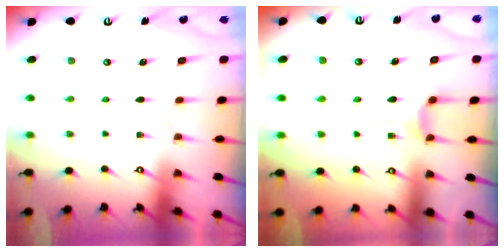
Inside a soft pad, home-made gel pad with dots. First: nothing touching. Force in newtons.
{"total": 4.1, "press": 4.1, "slide": 0.6}